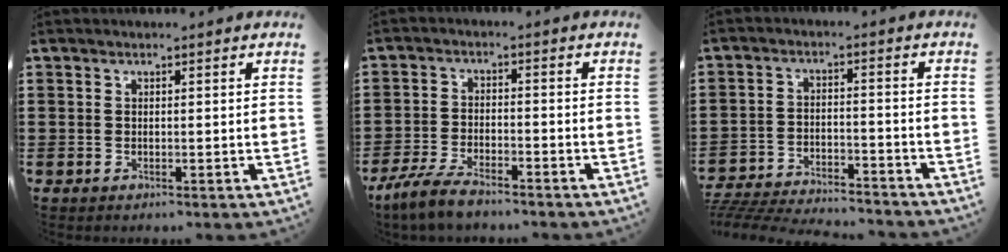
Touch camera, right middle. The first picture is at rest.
{"total": 5.5, "force": [-4.6, 1.3, 2.7], "torque": [-0.072, -0.005, -0.093]}
{"total": 5.6, "force": [-5.5, 0.4, 0.8], "torque": [-0.033, 0.000, -0.118]}